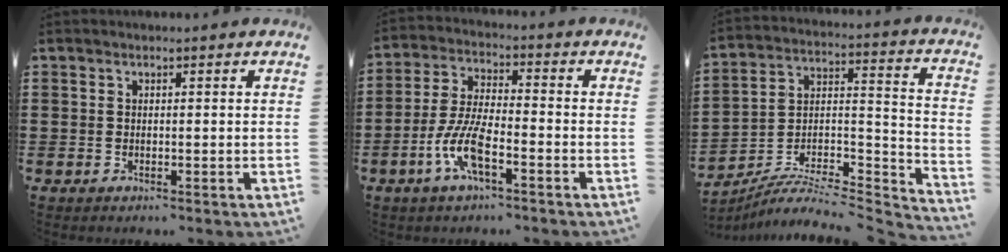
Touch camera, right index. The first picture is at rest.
{"total": 8.1, "force": [-3.8, 2.3, 6.8], "torque": [-0.161, -0.012, -0.075]}
{"total": 6.4, "force": [-5.5, 1.8, 2.9], "torque": [-0.050, -0.006, -0.110]}